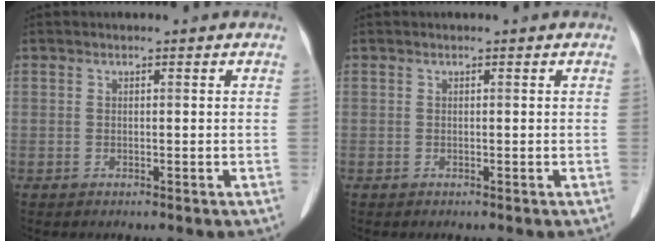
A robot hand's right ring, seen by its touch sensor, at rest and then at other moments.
{"total": 0.0}